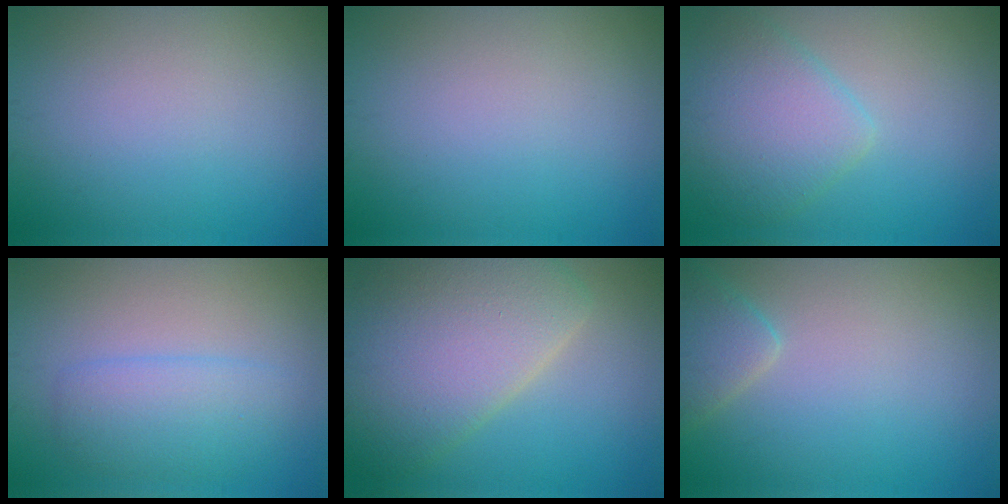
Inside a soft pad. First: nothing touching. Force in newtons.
{"total": 0.0}
{"total": 4.9, "press": 4.9, "slide": 0.2}
{"total": 3.5, "press": 3.5, "slide": 0.1}
{"total": 8.9, "press": 8.9, "slide": 0.5}
{"total": 2.6, "press": 2.6, "slide": 0.2}